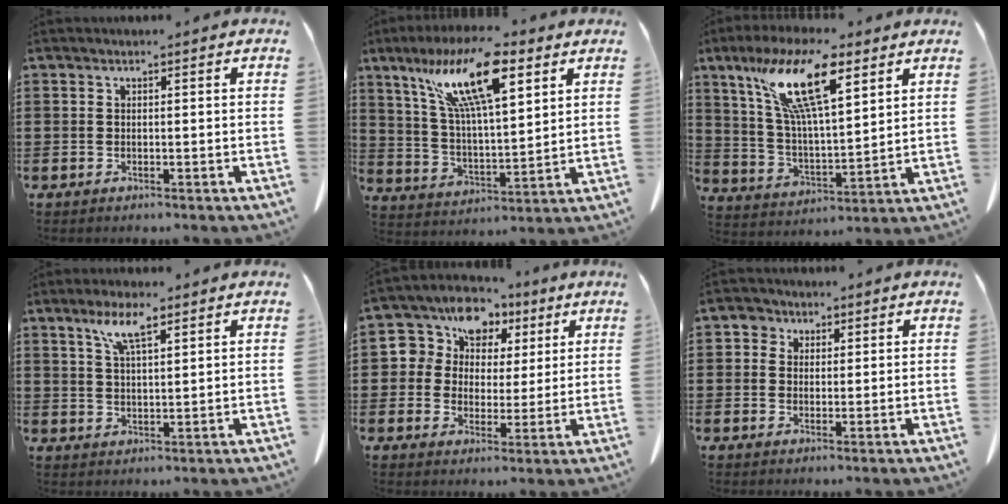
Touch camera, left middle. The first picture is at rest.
{"total": 15.7, "force": [9.2, 4.5, 11.9], "torque": [-0.251, -0.025, 0.153]}
{"total": 14.7, "force": [8.8, 4.1, 11.1], "torque": [-0.246, -0.017, 0.149]}
{"total": 6.0, "force": [3.6, 1.4, 4.5], "torque": [-0.099, 0.007, 0.063]}
{"total": 7.5, "force": [4.1, 6.2, 0.7], "torque": [-0.063, -0.019, 0.074]}
{"total": 2.4, "force": [1.4, 1.9, 0.5], "torque": [-0.012, 0.006, 0.022]}